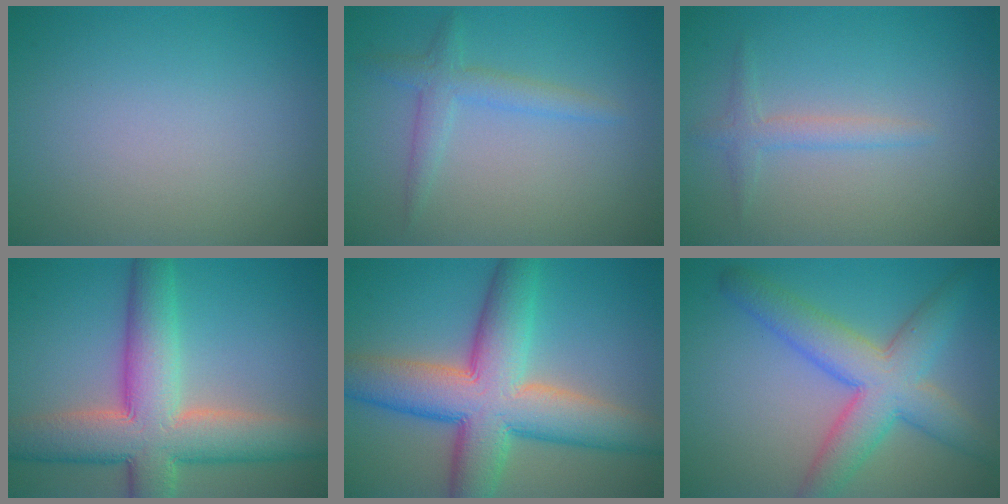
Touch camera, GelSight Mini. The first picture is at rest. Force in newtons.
{"total": 2.3, "press": 2.3, "slide": 0.1}
{"total": 1.7, "press": 1.7, "slide": 0.1}
{"total": 10.3, "press": 10.2, "slide": 0.6}
{"total": 11.2, "press": 11.2, "slide": 0.2}
{"total": 7.0, "press": 7.0, "slide": 0.1}